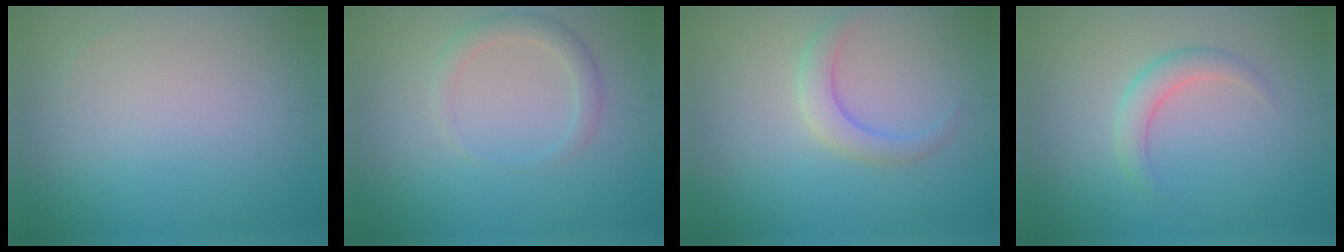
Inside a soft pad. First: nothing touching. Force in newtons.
{"total": 2.0, "press": 2.0, "slide": 0.2}
{"total": 2.4, "press": 2.4, "slide": 0.1}
{"total": 2.2, "press": 2.2, "slide": 0.0}